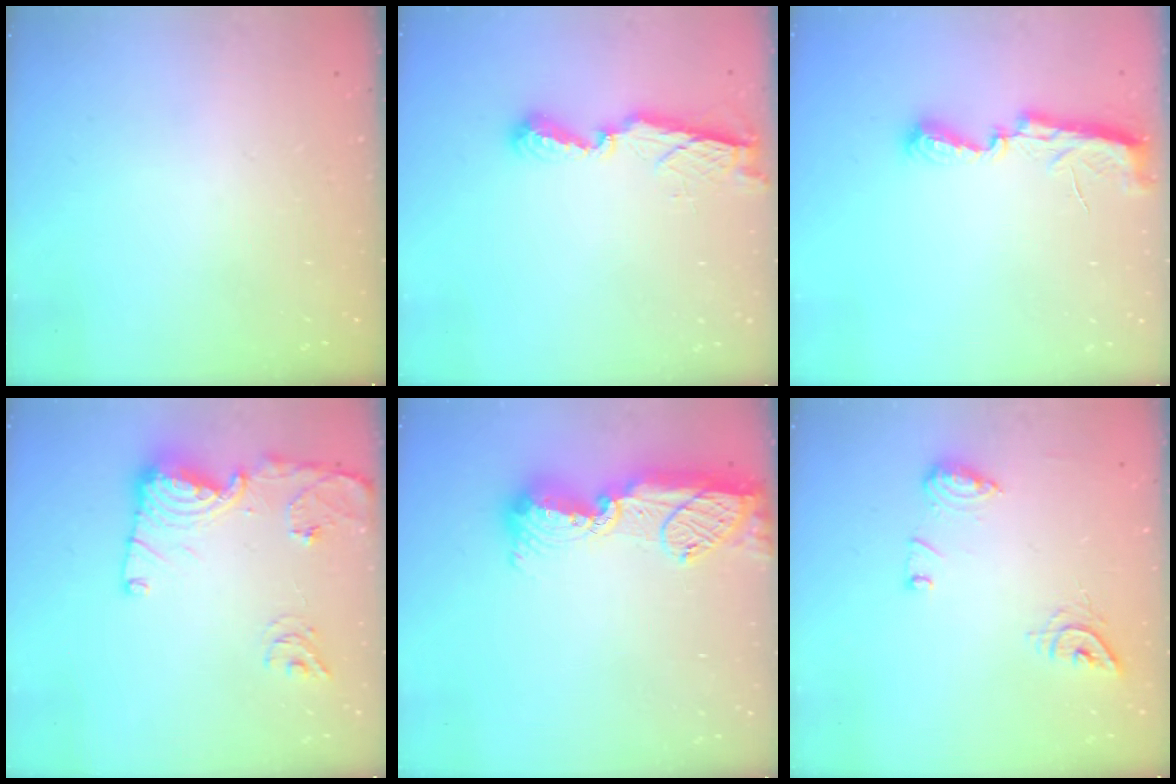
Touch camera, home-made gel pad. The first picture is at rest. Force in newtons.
{"total": 7.5, "press": 7.5, "slide": 0.5}
{"total": 7.0, "press": 7.0, "slide": 0.6}
{"total": 14.6, "press": 14.6, "slide": 1.0}
{"total": 17.2, "press": 16.2, "slide": 5.8}
{"total": 9.8, "press": 9.8, "slide": 0.6}